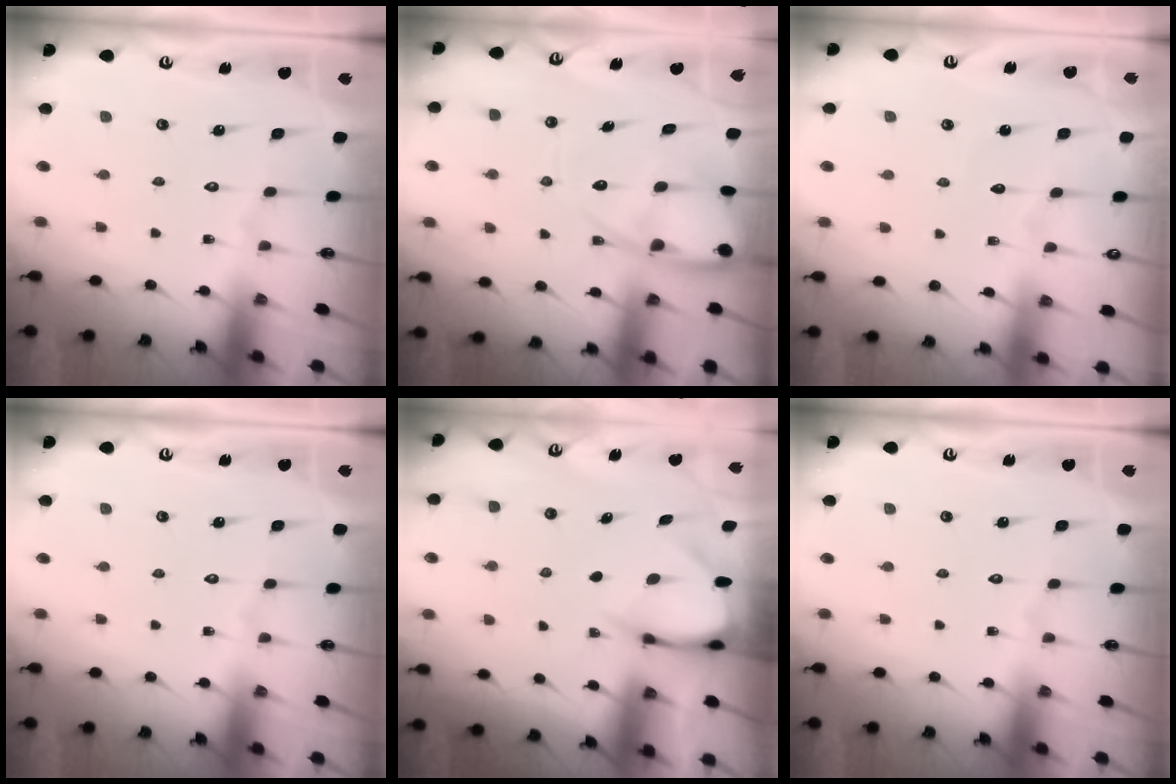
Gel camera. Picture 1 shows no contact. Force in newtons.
{"total": 10.5, "press": 10.5, "slide": 0.8}
{"total": 2.4, "press": 2.4, "slide": 0.3}
{"total": 0.0}
{"total": 3.5, "press": 3.5, "slide": 0.3}
{"total": 0.0}